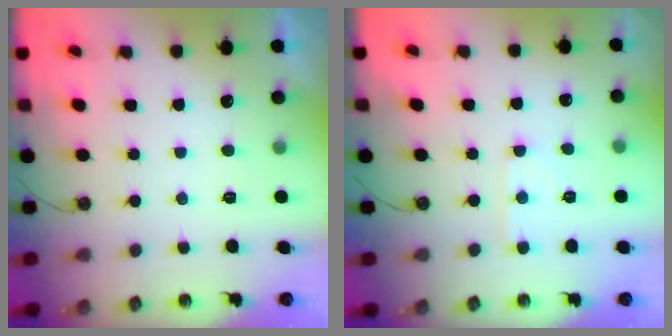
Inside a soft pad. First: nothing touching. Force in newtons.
{"total": 3.4, "press": 3.3, "slide": 0.5}